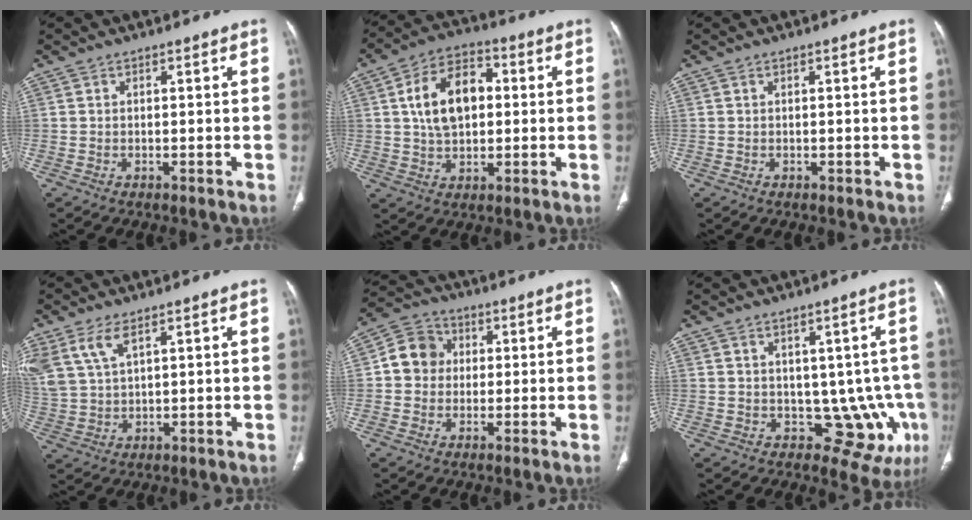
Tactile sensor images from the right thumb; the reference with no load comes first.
{"total": 12.9, "force": [2.0, 8.2, 9.8], "torque": [-0.154, 0.017, 0.031]}
{"total": 0.0}
{"total": 7.6, "force": [4.5, 3.1, 5.3], "torque": [-0.125, -0.007, 0.103]}
{"total": 7.6, "force": [0.6, 6.9, 3.1], "torque": [-0.035, 0.016, -0.002]}
{"total": 9.7, "force": [-0.2, 6.5, 7.2], "torque": [-0.049, -0.007, 0.022]}